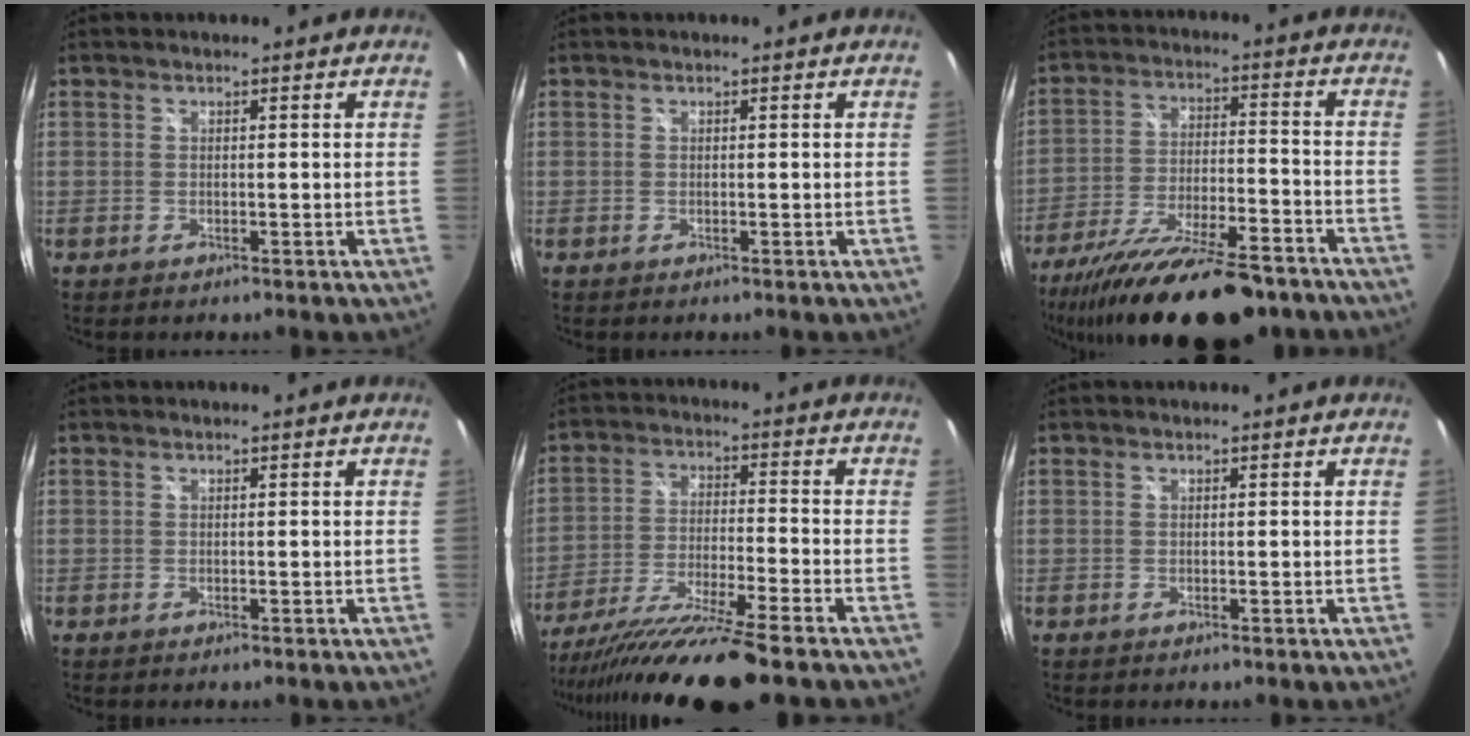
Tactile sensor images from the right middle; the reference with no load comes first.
{"total": 0.0}
{"total": 23.4, "force": [-18.3, 6.1, 13.2], "torque": [-0.244, -0.052, -0.281]}
{"total": 0.0}
{"total": 16.4, "force": [-13.7, -1.0, 9.1], "torque": [-0.182, -0.045, -0.237]}
{"total": 0.0}